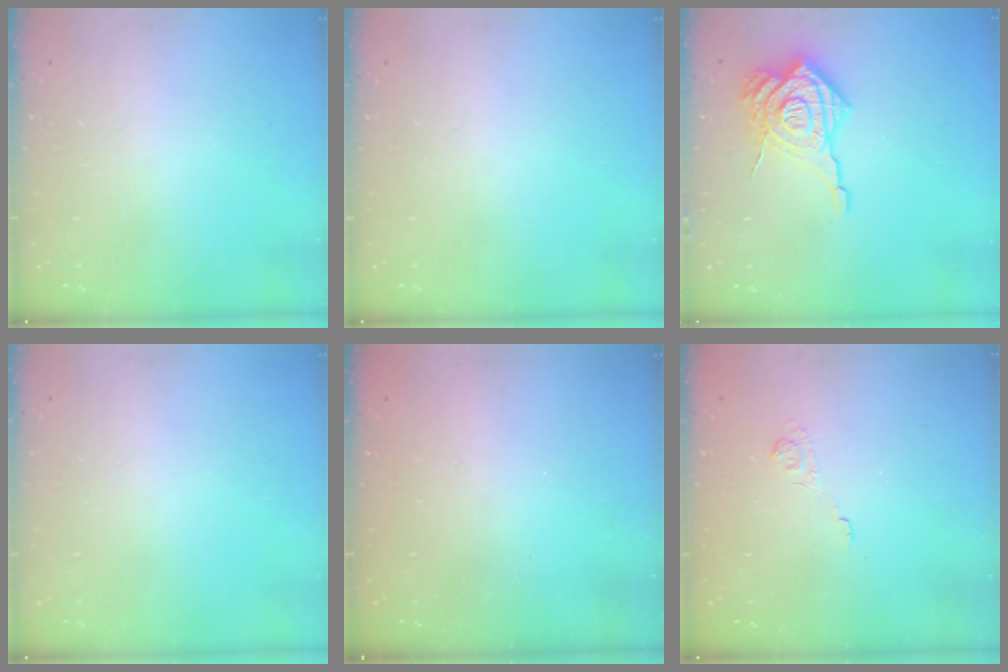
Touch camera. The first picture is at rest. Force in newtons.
{"total": 0.0}
{"total": 17.7, "press": 17.6, "slide": 1.8}
{"total": 0.0}
{"total": 1.8, "press": 1.7, "slide": 0.5}
{"total": 1.9, "press": 1.3, "slide": 1.3}